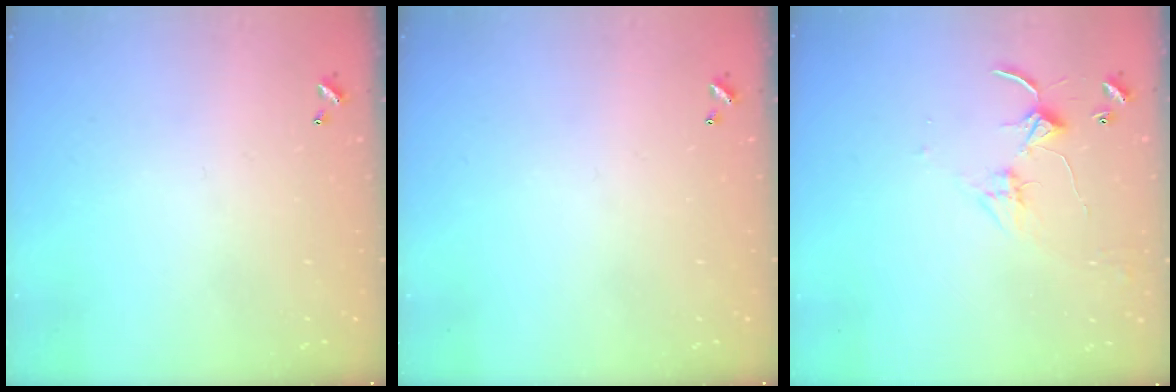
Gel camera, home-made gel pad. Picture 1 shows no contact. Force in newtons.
{"total": 0.0}
{"total": 2.8, "press": 2.8, "slide": 0.4}